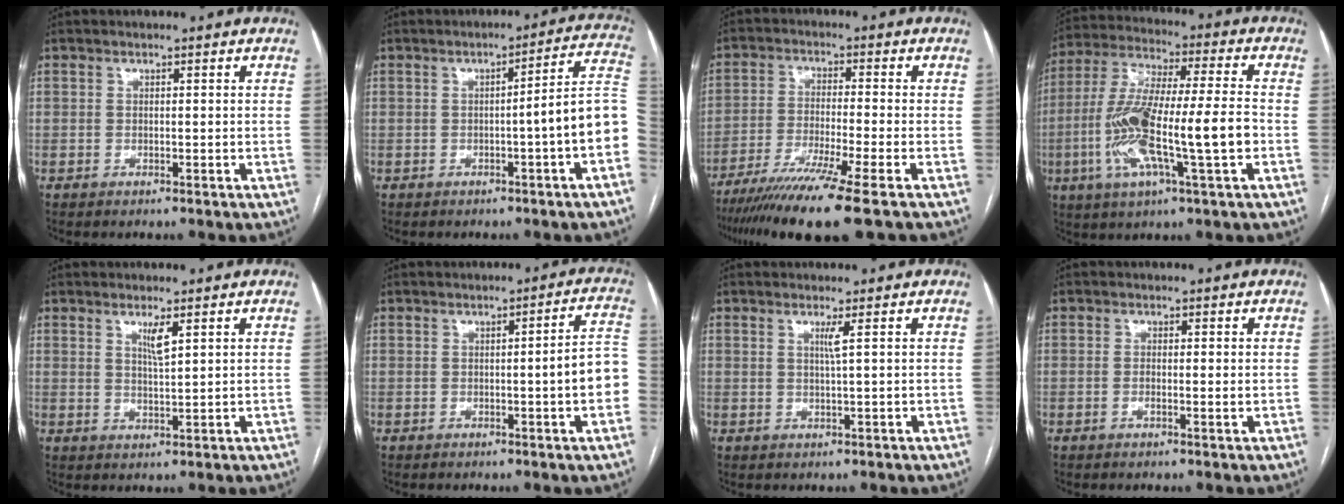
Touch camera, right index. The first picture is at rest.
{"total": 9.4, "force": [-2.2, -1.0, 9.1], "torque": [-0.104, 0.020, -0.035]}
{"total": 12.3, "force": [-9.0, -1.8, 8.2], "torque": [-0.140, -0.038, -0.146]}
{"total": 17.1, "force": [-3.9, 1.3, 16.5], "torque": [-0.328, -0.001, -0.071]}
{"total": 2.8, "force": [1.5, 0.0, 2.4], "torque": [-0.047, -0.007, 0.029]}
{"total": 6.9, "force": [-1.2, 0.0, 6.8], "torque": [-0.076, 0.014, -0.021]}
{"total": 1.5, "force": [0.6, -0.6, 1.3], "torque": [-0.027, -0.005, 0.012]}
{"total": 1.5, "force": [-0.1, 0.0, 1.5], "torque": [-0.026, -0.001, -0.002]}